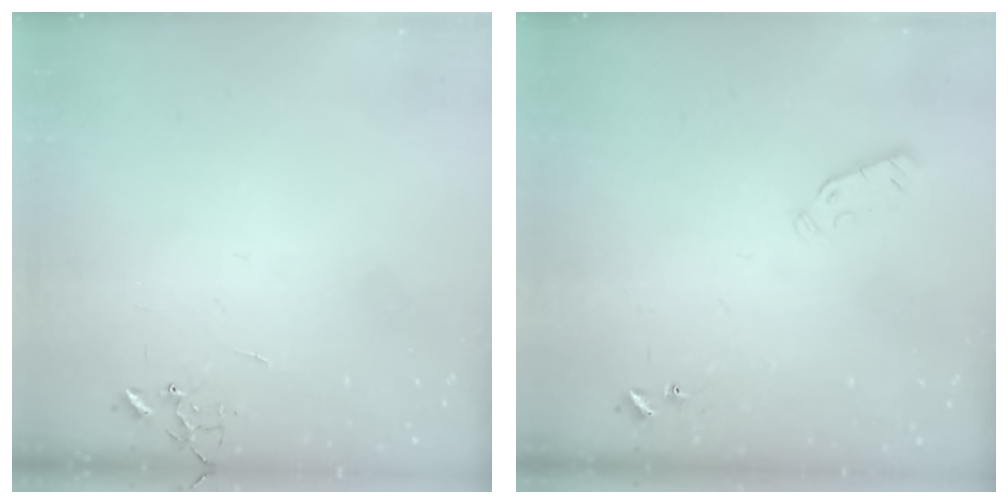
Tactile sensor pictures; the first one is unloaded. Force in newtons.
{"total": 3.0, "press": 2.9, "slide": 0.9}